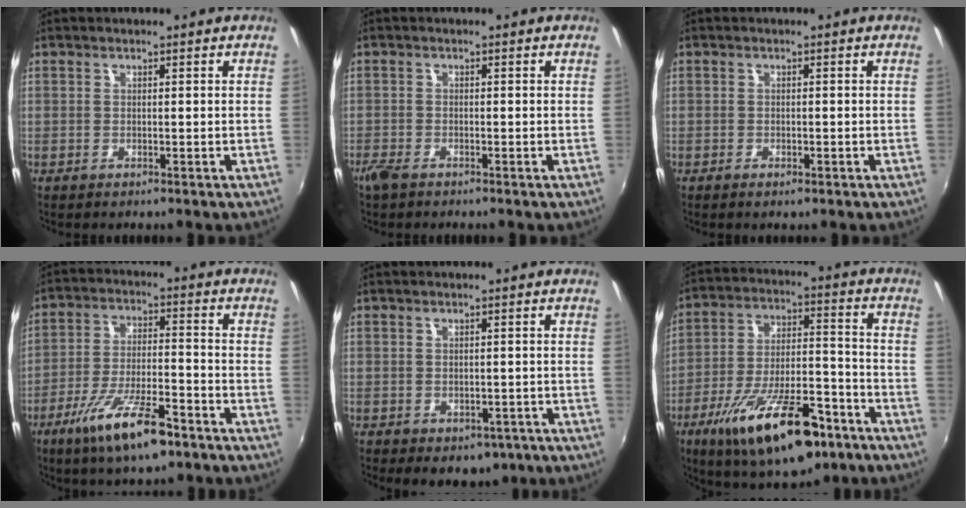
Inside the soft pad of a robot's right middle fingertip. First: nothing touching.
{"total": 2.6, "force": [-2.1, 0.9, 1.3], "torque": [-0.034, -0.008, -0.043]}
{"total": 1.6, "force": [-1.0, 0.8, 1.0], "torque": [-0.017, -0.004, -0.018]}
{"total": 13.6, "force": [-8.6, 3.5, 10.0], "torque": [-0.203, -0.023, -0.151]}
{"total": 6.2, "force": [-3.3, 4.2, 3.3], "torque": [-0.060, -0.020, -0.034]}
{"total": 22.5, "force": [-13.4, 8.3, 16.0], "torque": [-0.277, -0.022, -0.205]}